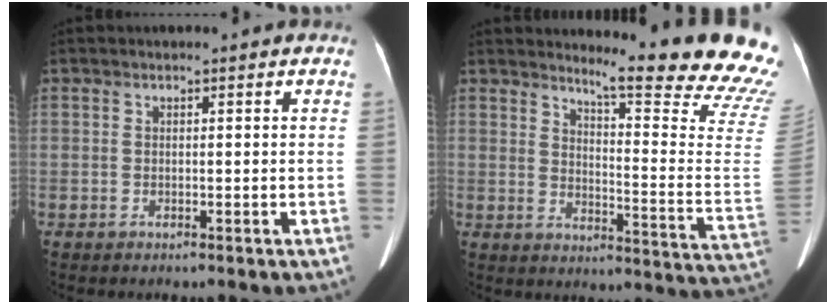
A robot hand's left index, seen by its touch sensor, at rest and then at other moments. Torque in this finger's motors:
{"motor_torque": [1.40, -0.74, 0.08, 0.00]}